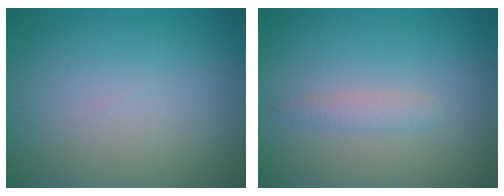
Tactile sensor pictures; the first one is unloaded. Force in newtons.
{"total": 1.4, "press": 1.4, "slide": 0.1}